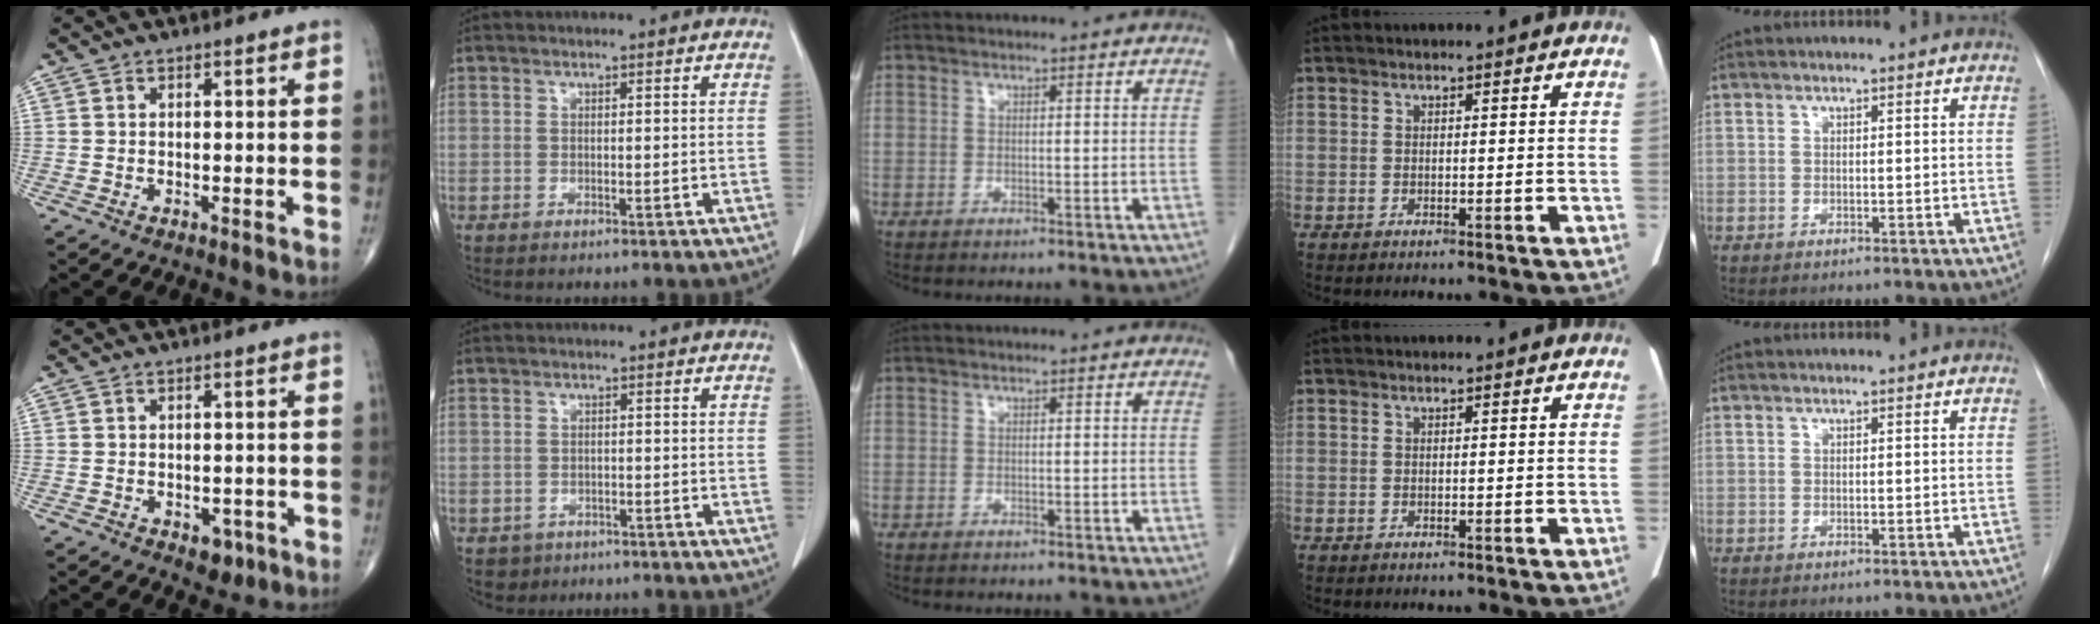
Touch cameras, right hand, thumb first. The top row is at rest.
{"thumb": {"total": 3.5, "force": [-1.6, 2.3, 2.0], "torque": [-0.009, 0.004, -0.015]}, "index": {"total": 2.9, "force": [-1.4, 2.6, 0.2], "torque": [0.002, 0.007, -0.017]}}